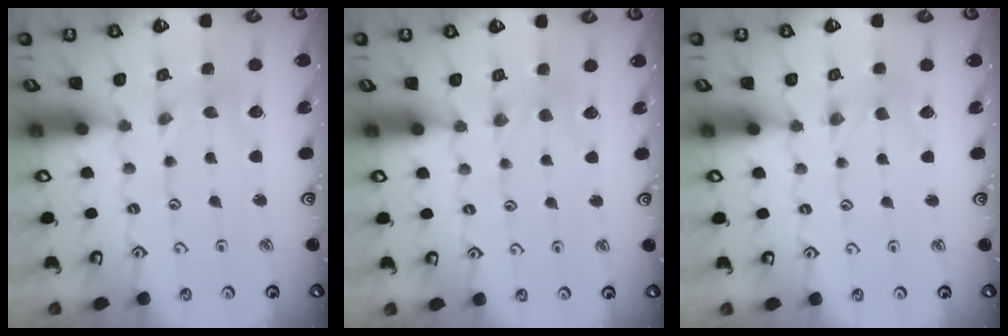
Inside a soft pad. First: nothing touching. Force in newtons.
{"total": 2.0, "press": 2.0, "slide": 0.4}
{"total": 0.6, "press": 0.6, "slide": 0.1}